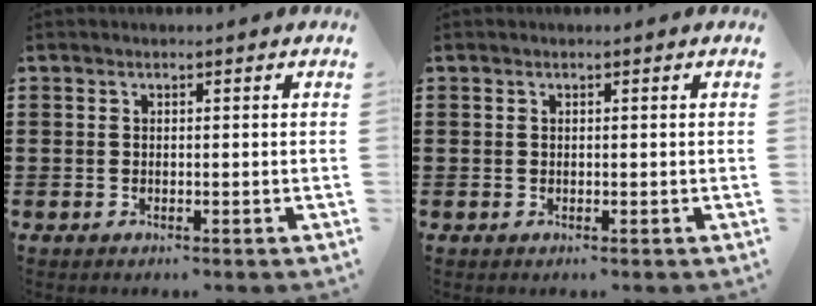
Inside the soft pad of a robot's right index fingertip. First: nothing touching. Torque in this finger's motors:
{"motor_torque": [0.03, -0.01, 0.02, 0.01]}